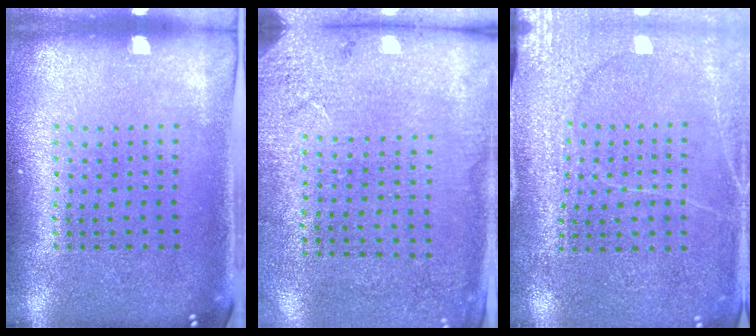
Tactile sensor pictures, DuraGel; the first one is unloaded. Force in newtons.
{"total": 2.6, "press": 2.2, "slide": 1.3}
{"total": 2.7, "press": 2.7, "slide": 0.4}